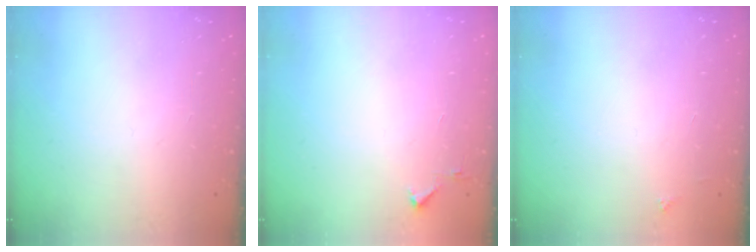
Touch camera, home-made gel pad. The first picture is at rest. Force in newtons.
{"total": 3.1, "press": 3.0, "slide": 0.3}
{"total": 2.0, "press": 2.0, "slide": 0.3}